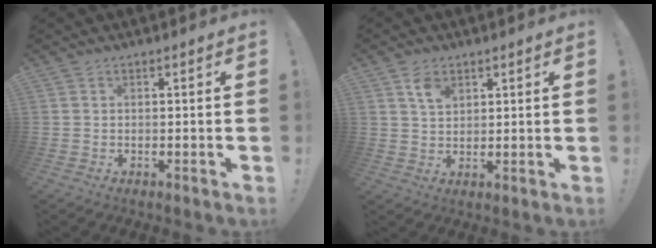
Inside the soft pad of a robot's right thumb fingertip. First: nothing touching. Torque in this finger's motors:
{"motor_torque": [0.39, 0.11, 0.35, -0.04, 0.02]}